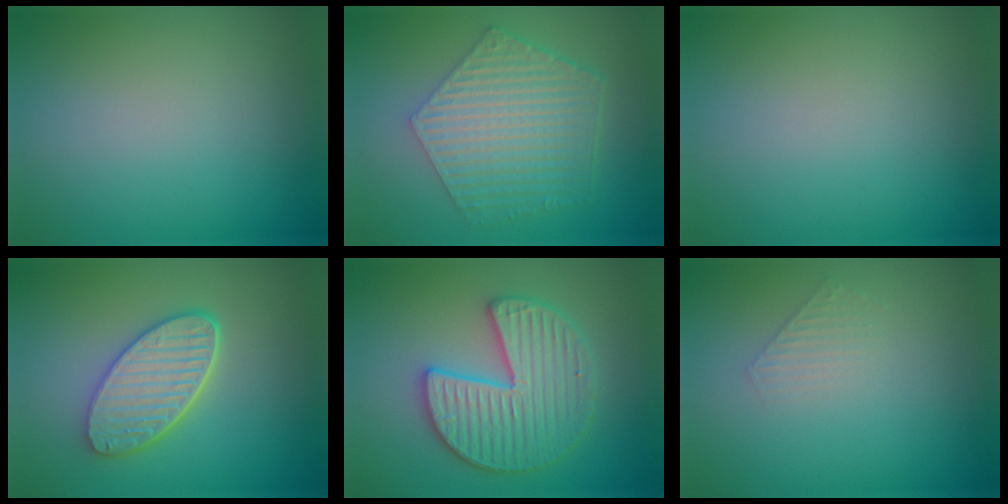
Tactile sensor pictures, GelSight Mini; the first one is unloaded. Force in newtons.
{"total": 6.4, "press": 4.6, "slide": 4.5}
{"total": 0.0}
{"total": 5.3, "press": 4.4, "slide": 3.0}
{"total": 6.0, "press": 5.9, "slide": 1.0}
{"total": 1.3, "press": 1.3, "slide": 0.2}